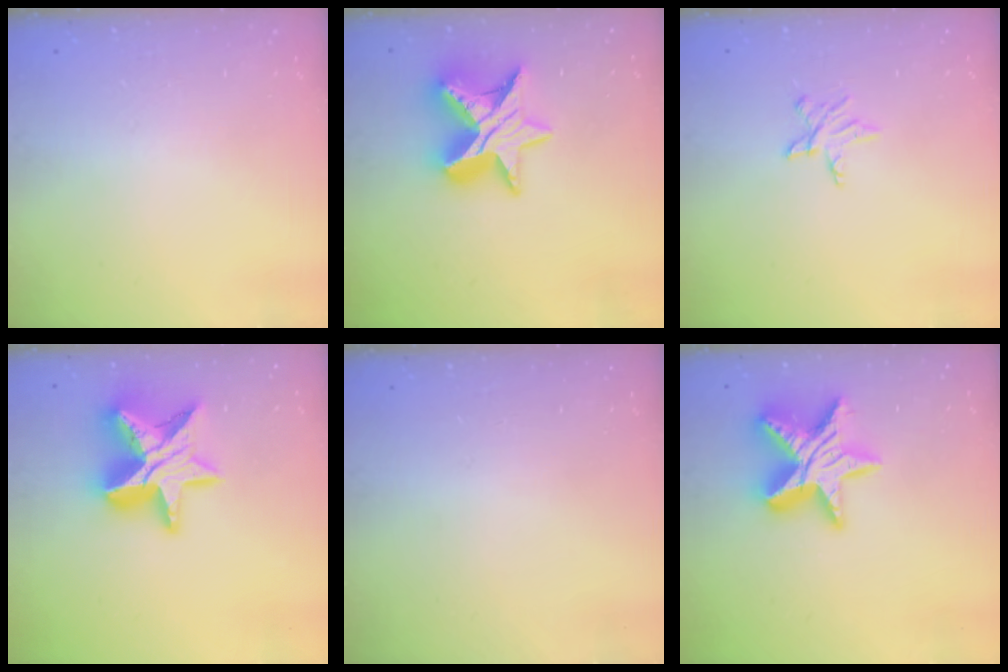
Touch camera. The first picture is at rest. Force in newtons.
{"total": 15.0, "press": 15.0, "slide": 1.2}
{"total": 5.5, "press": 5.4, "slide": 0.5}
{"total": 18.3, "press": 18.3, "slide": 1.3}
{"total": 0.0}
{"total": 17.2, "press": 17.2, "slide": 1.2}